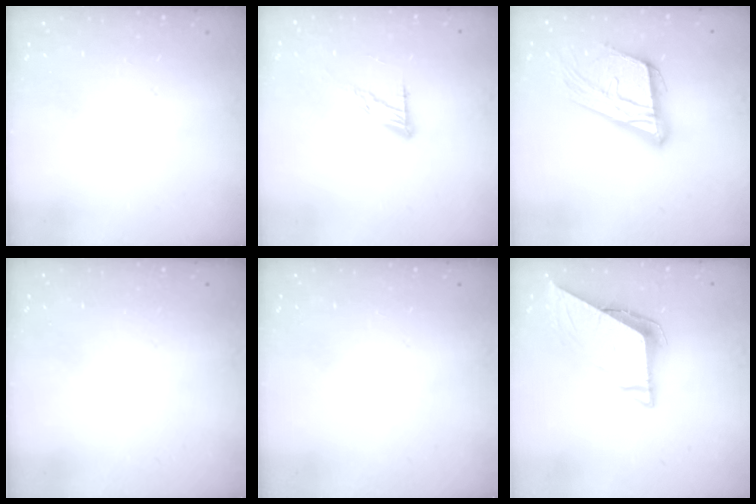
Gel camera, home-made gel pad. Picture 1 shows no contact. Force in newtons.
{"total": 8.7, "press": 8.7, "slide": 0.7}
{"total": 19.6, "press": 19.4, "slide": 2.8}
{"total": 0.0}
{"total": 0.0}
{"total": 7.4, "press": 7.4, "slide": 0.6}